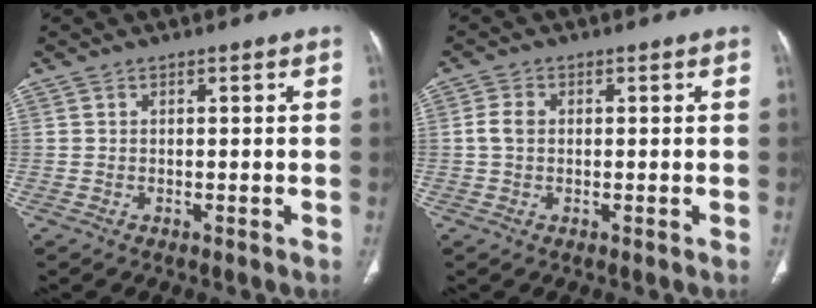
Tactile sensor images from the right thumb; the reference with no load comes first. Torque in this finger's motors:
{"motor_torque": [0.27, 0.06, 0.63, -0.52, 0.11]}